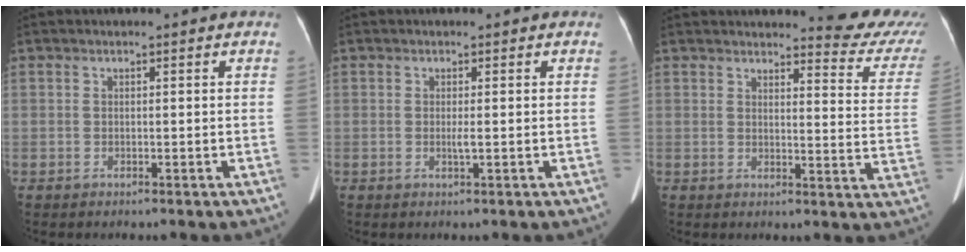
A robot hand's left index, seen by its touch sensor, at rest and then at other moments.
{"total": 1.0, "force": [0.0, -0.1, 1.0], "torque": [-0.024, -0.001, 0.000]}
{"total": 11.6, "force": [11.2, 1.3, 3.0], "torque": [-0.015, -0.060, 0.103]}